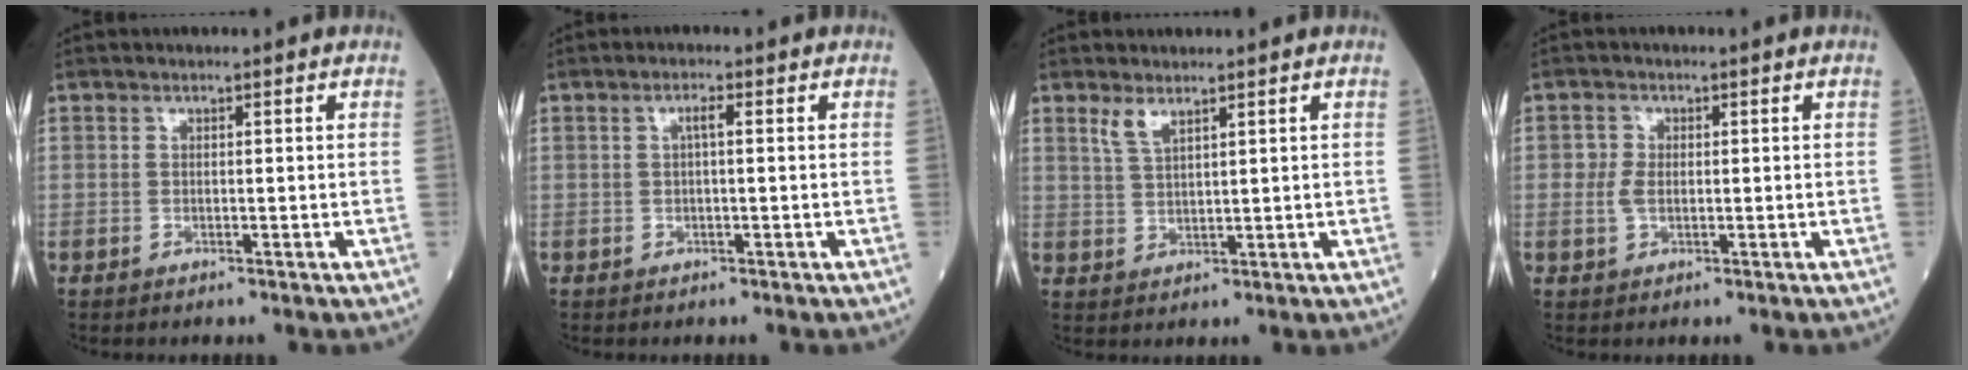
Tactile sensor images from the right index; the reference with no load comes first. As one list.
[{"total": 1.5, "force": [0.3, 0.2, 1.4], "torque": [-0.023, 0.005, 0.003]}, {"total": 2.4, "force": [1.8, 0.5, 1.5], "torque": [-0.039, -0.002, 0.041]}, {"total": 2.2, "force": [-0.1, 1.6, 1.5], "torque": [-0.034, 0.003, -0.003]}]